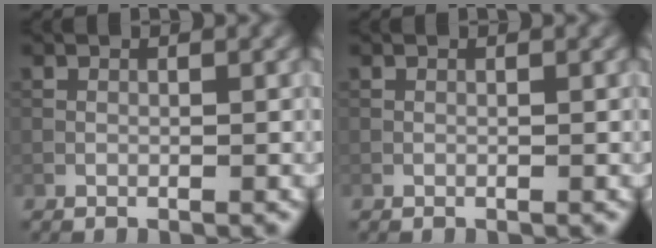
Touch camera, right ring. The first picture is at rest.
{"total": 0.0}